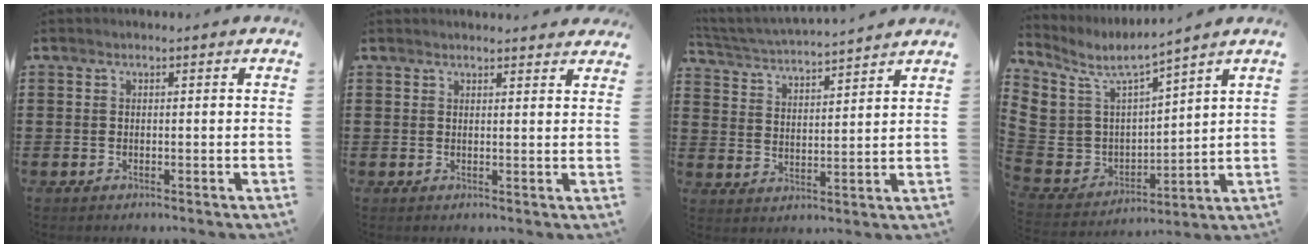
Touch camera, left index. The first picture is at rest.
{"total": 1.7, "force": [1.6, 0.2, 0.2], "torque": [-0.007, 0.002, 0.033]}
{"total": 4.0, "force": [4.0, -0.2, 0.7], "torque": [-0.035, -0.026, 0.065]}
{"total": 7.6, "force": [5.9, 3.9, 2.9], "torque": [-0.098, -0.041, 0.103]}